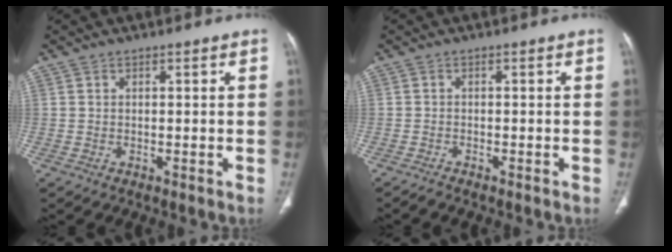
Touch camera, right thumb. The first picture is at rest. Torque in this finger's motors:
{"motor_torque": [0.37, 0.71, 0.22, 0.40, -0.06]}